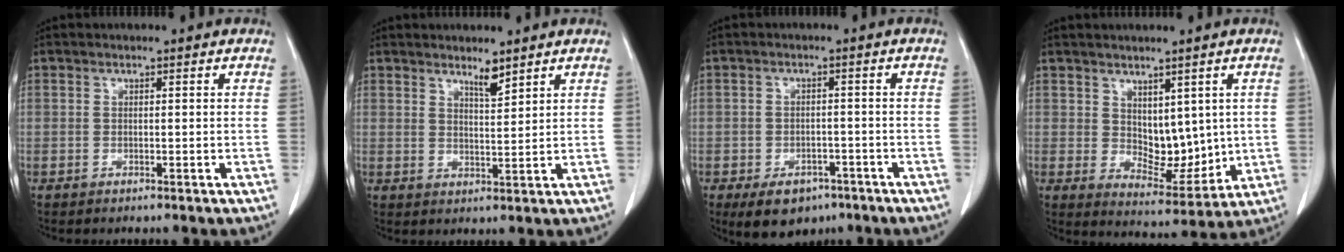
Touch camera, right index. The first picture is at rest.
{"total": 3.0, "force": [2.5, 0.3, 1.7], "torque": [-0.033, -0.008, 0.047]}
{"total": 6.7, "force": [-4.2, 4.3, 3.0], "torque": [-0.045, 0.002, -0.054]}
{"total": 7.7, "force": [1.6, 4.6, 6.0], "torque": [-0.083, -0.008, 0.044]}